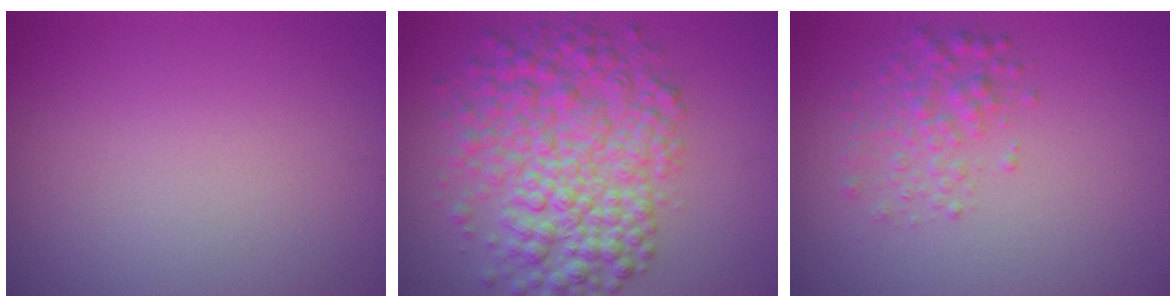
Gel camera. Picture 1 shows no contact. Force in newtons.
{"total": 7.8, "press": 7.8, "slide": 0.0}
{"total": 2.4, "press": 2.4, "slide": 0.1}